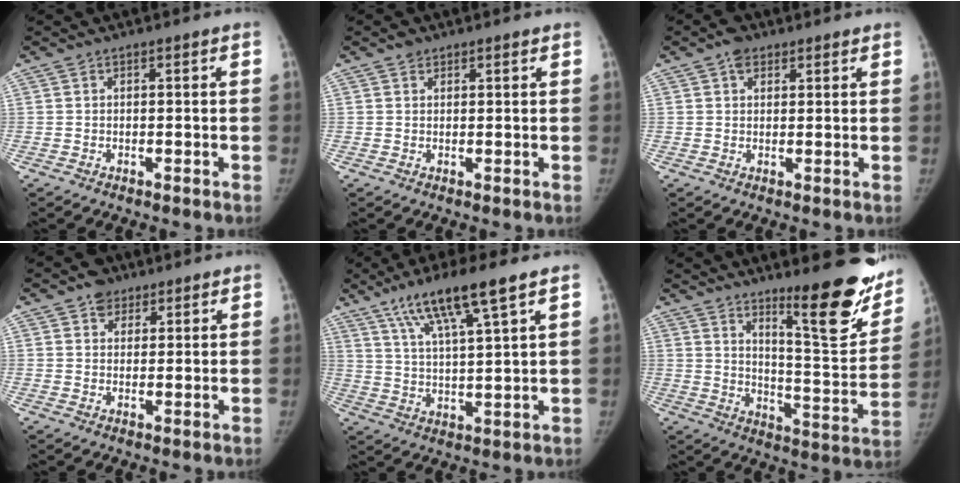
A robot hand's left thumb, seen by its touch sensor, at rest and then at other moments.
{"total": 1.8, "force": [1.2, 1.2, 0.4], "torque": [0.007, -0.005, 0.016]}
{"total": 3.5, "force": [2.0, 2.4, 1.5], "torque": [-0.006, -0.007, 0.029]}
{"total": 4.5, "force": [2.9, 3.3, 1.0], "torque": [0.009, -0.014, 0.043]}
{"total": 13.0, "force": [8.0, 1.7, 10.0], "torque": [-0.181, -0.024, 0.148]}
{"total": 20.8, "force": [13.1, 4.6, 15.4], "torque": [-0.166, -0.095, 0.198]}